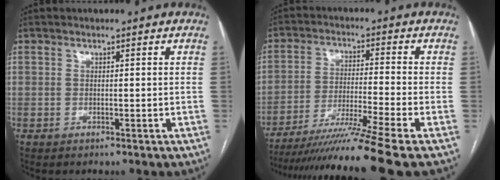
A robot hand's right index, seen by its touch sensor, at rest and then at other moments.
{"total": 13.9, "force": [-11.2, -3.4, 7.5], "torque": [-0.121, -0.039, -0.186]}